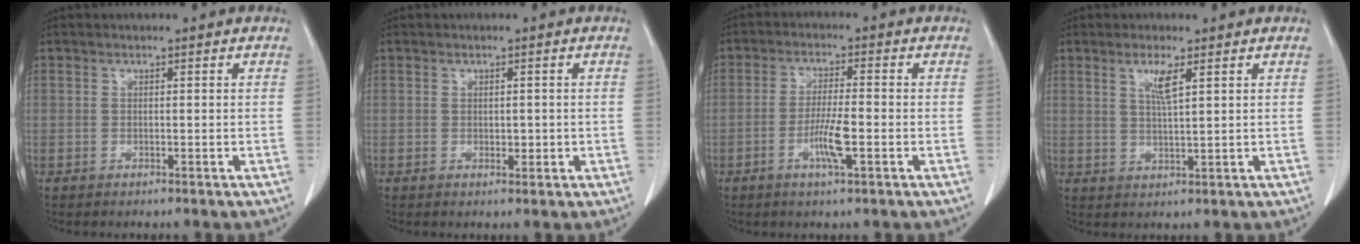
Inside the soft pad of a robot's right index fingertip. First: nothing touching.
{"total": 1.4, "force": [-0.1, 0.9, 1.1], "torque": [-0.012, 0.000, 0.005]}
{"total": 5.6, "force": [-1.9, 0.4, 5.2], "torque": [-0.100, -0.005, -0.034]}
{"total": 3.6, "force": [1.7, 0.1, 3.1], "torque": [-0.063, -0.003, 0.035]}